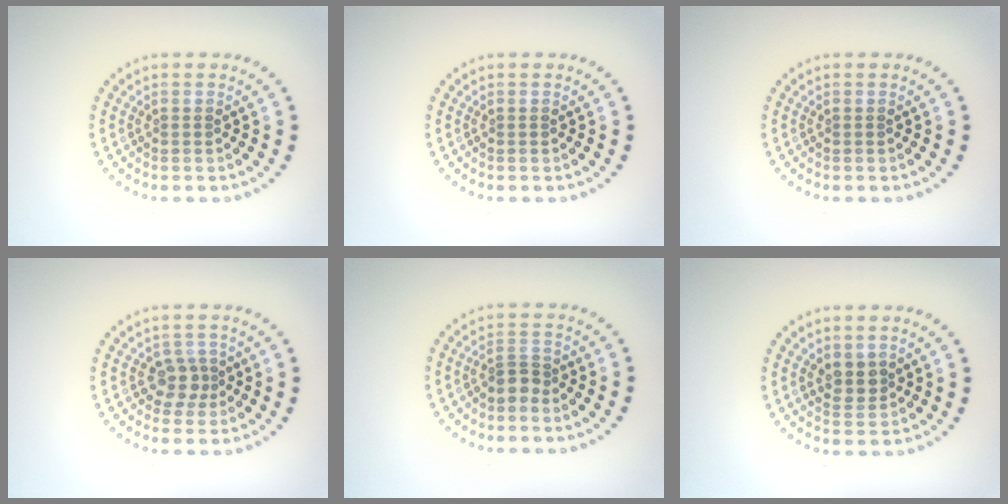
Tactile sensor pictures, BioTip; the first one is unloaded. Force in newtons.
{"total": 0.0}
{"total": 0.0}
{"total": 2.0, "press": 1.6, "slide": 1.1}
{"total": 1.5, "press": 1.1, "slide": 1.1}
{"total": 2.0, "press": 1.8, "slide": 0.8}